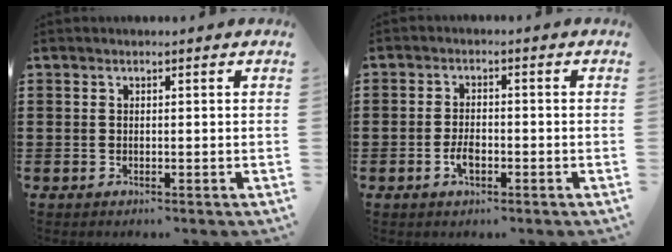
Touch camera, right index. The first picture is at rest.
{"total": 2.8, "force": [-1.1, 1.3, 2.3], "torque": [-0.051, -0.001, -0.023]}